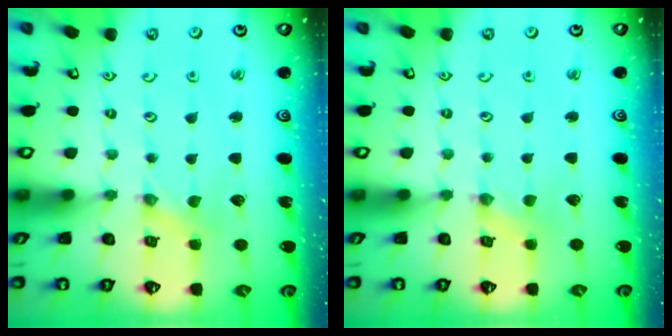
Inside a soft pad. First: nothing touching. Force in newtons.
{"total": 1.3, "press": 1.3, "slide": 0.2}